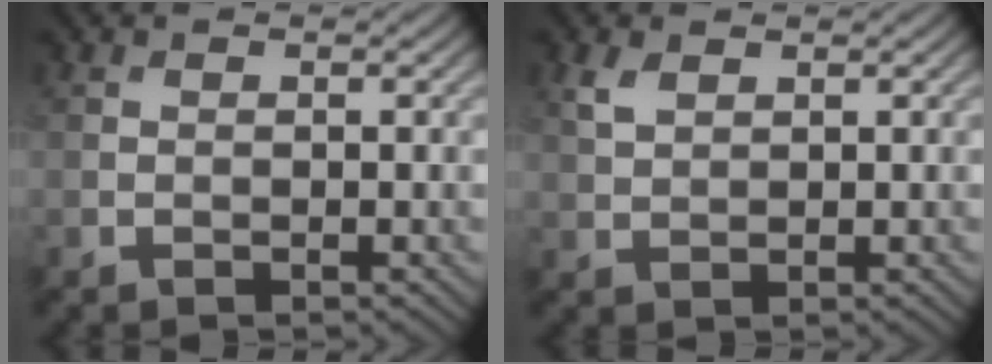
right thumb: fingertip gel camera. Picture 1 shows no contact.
{"total": 2.2, "force": [1.3, 1.2, 1.3], "torque": [-0.038, 0.002, 0.029]}